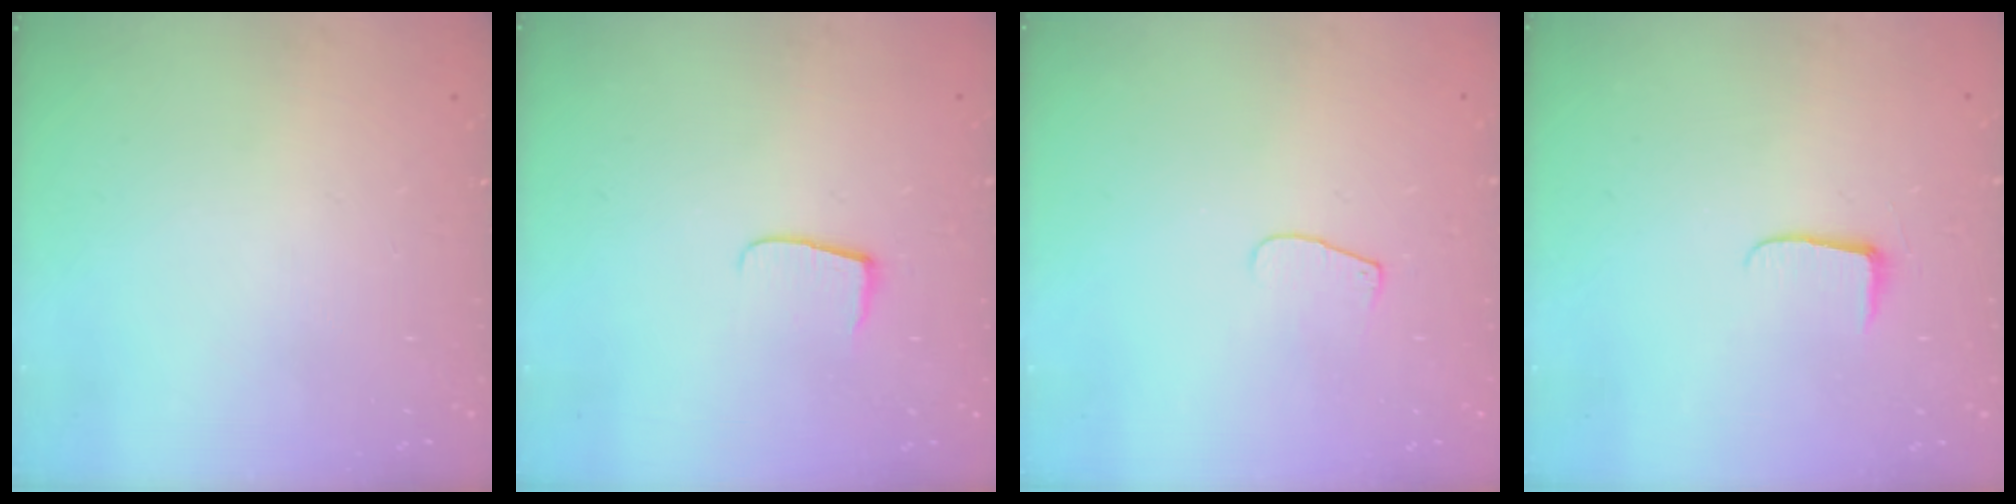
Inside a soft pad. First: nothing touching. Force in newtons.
{"total": 5.2, "press": 5.2, "slide": 0.7}
{"total": 4.8, "press": 4.8, "slide": 0.4}
{"total": 5.3, "press": 5.2, "slide": 0.7}